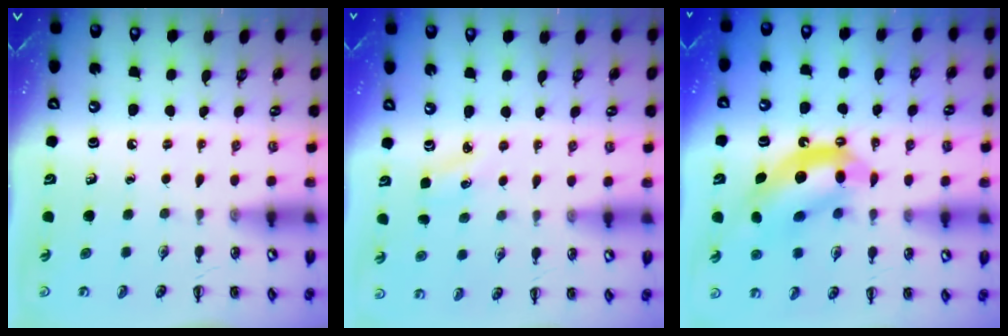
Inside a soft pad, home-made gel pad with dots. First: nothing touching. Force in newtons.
{"total": 2.7, "press": 2.6, "slide": 0.8}
{"total": 12.0, "press": 11.5, "slide": 3.3}